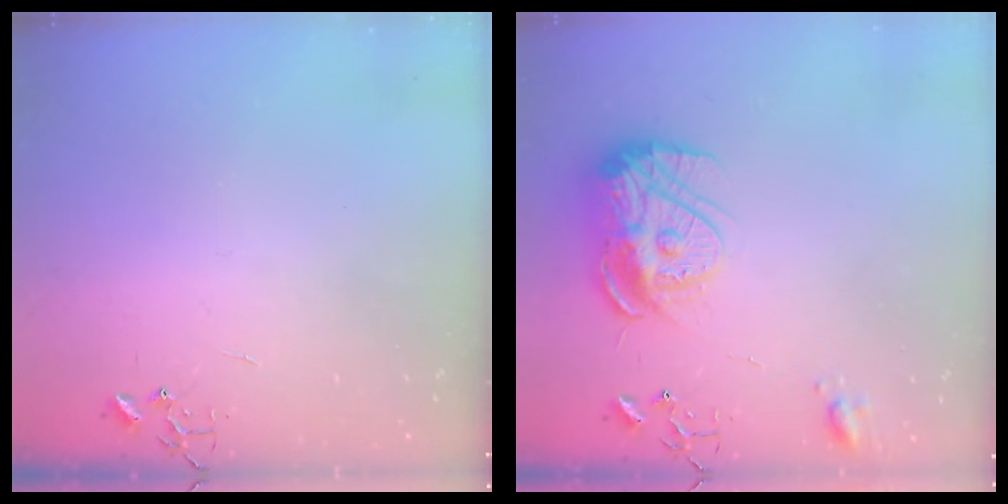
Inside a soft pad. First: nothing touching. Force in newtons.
{"total": 14.9, "press": 14.9, "slide": 1.4}